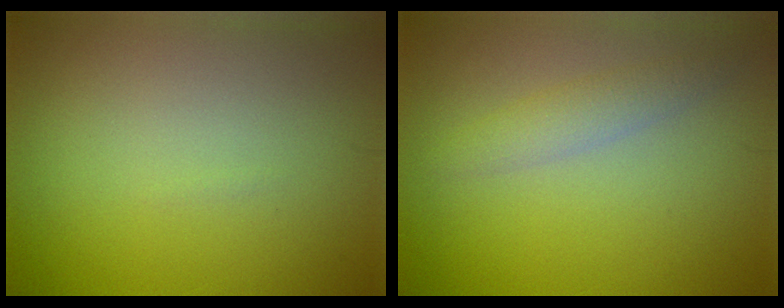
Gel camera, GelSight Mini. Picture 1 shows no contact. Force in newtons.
{"total": 2.0, "press": 2.0, "slide": 0.1}